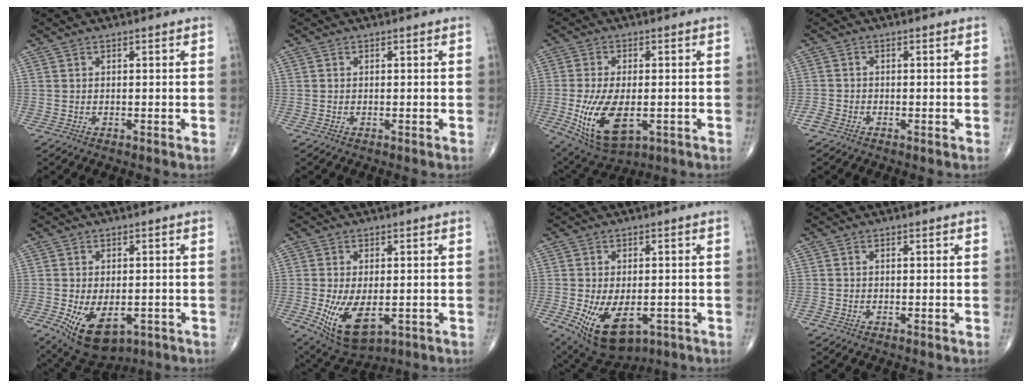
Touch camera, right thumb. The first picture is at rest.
{"total": 0.0}
{"total": 13.5, "force": [-3.1, 6.9, 11.1], "torque": [-0.208, -0.011, -0.037]}
{"total": 1.6, "force": [-1.3, 0.7, 0.7], "torque": [-0.019, -0.001, -0.031]}
{"total": 11.0, "force": [-3.8, 6.3, 8.2], "torque": [-0.123, -0.003, -0.042]}
{"total": 11.2, "force": [-2.6, 5.9, 9.1], "torque": [-0.157, -0.014, -0.027]}
{"total": 12.6, "force": [-4.2, 7.1, 9.5], "torque": [-0.155, -0.004, -0.047]}
{"total": 0.6, "force": [-0.4, 0.2, 0.4], "torque": [-0.008, -0.002, -0.012]}